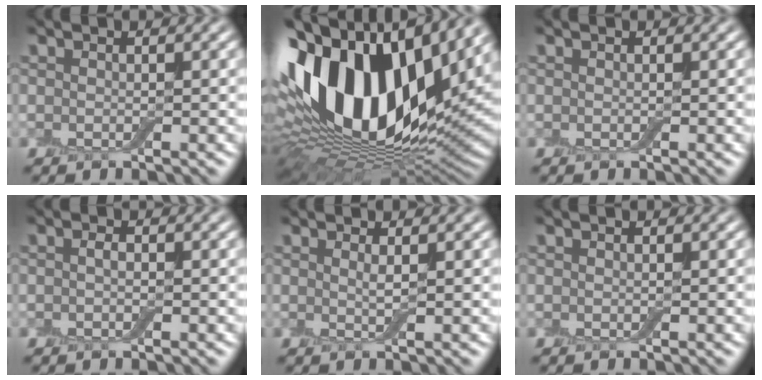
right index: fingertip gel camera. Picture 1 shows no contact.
{"total": 18.1, "force": [3.8, 11.4, 13.6], "torque": [-0.273, 0.028, 0.053]}
{"total": 0.0}
{"total": 0.6, "force": [-0.1, 0.3, 0.5], "torque": [-0.010, 0.002, -0.001]}
{"total": 0.7, "force": [0.4, 0.2, 0.6], "torque": [-0.011, -0.002, 0.005]}
{"total": 0.0}